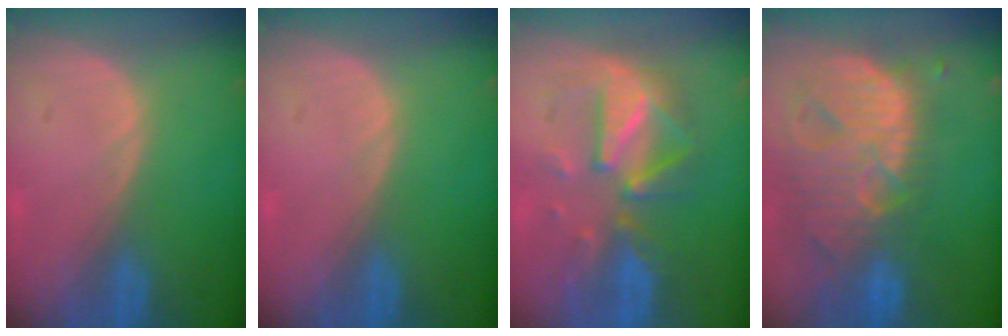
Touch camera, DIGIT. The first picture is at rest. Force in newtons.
{"total": 0.0}
{"total": 8.8, "press": 8.8, "slide": 0.4}
{"total": 13.8, "press": 11.6, "slide": 7.4}